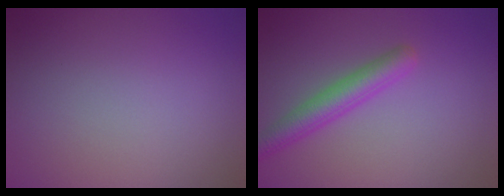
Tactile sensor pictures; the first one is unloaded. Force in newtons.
{"total": 3.2, "press": 3.2, "slide": 0.1}